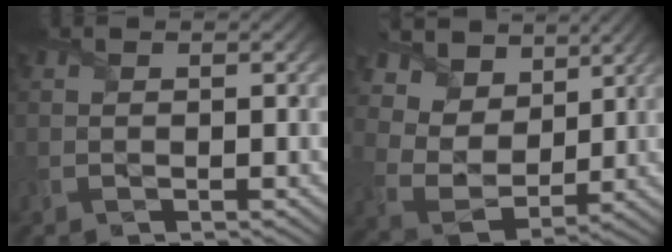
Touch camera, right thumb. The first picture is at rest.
{"total": 10.9, "force": [6.7, 7.2, 4.7], "torque": [-0.146, 0.017, 0.114]}